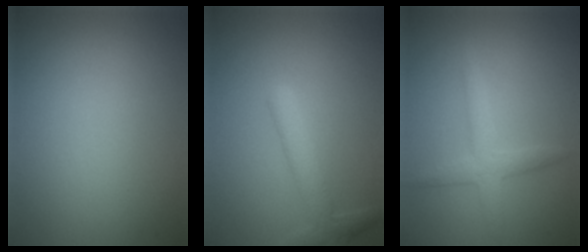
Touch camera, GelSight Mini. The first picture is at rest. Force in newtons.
{"total": 2.6, "press": 2.6, "slide": 0.1}
{"total": 2.7, "press": 2.7, "slide": 0.0}